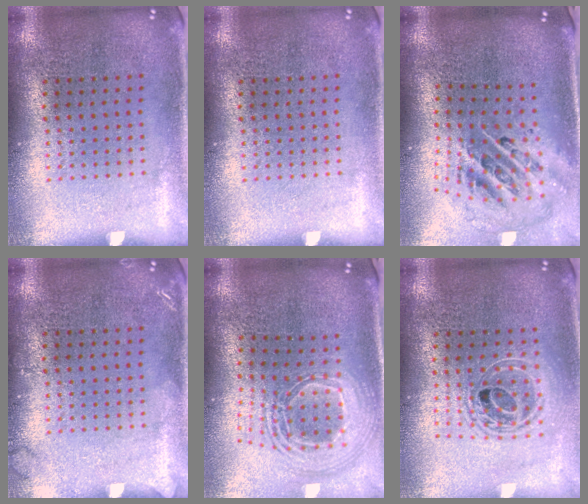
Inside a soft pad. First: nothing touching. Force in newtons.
{"total": 0.0}
{"total": 2.8, "press": 1.9, "slide": 2.1}
{"total": 1.2, "press": 1.1, "slide": 0.2}
{"total": 2.5, "press": 1.8, "slide": 1.7}
{"total": 1.6, "press": 1.4, "slide": 0.9}